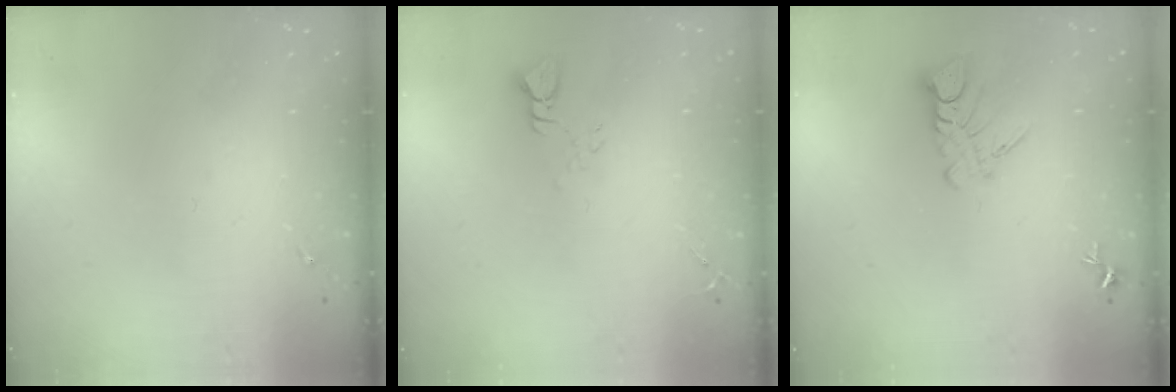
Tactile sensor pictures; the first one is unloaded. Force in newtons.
{"total": 2.8, "press": 2.8, "slide": 0.2}
{"total": 6.6, "press": 6.5, "slide": 0.6}